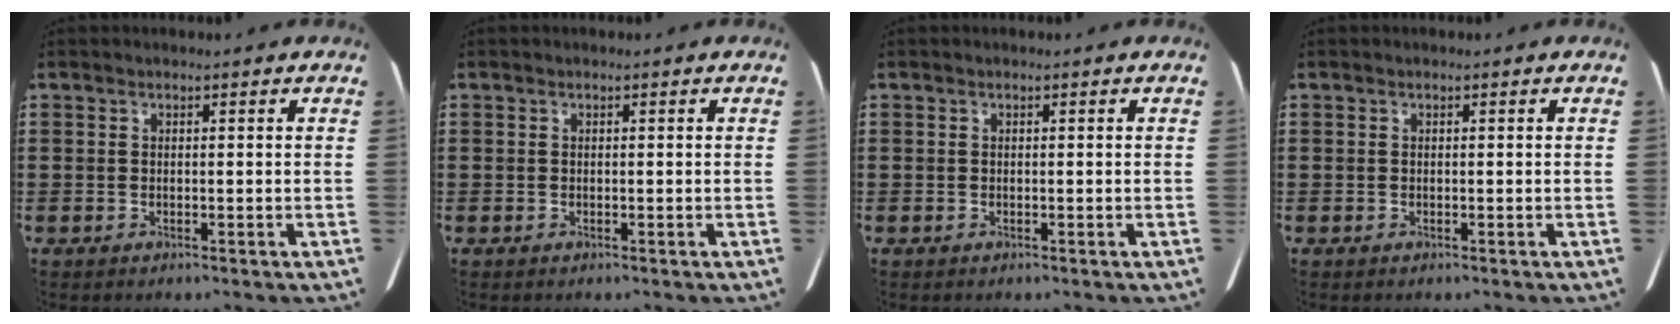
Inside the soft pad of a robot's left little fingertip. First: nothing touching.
{"total": 0.0}
{"total": 0.0}
{"total": 0.0}